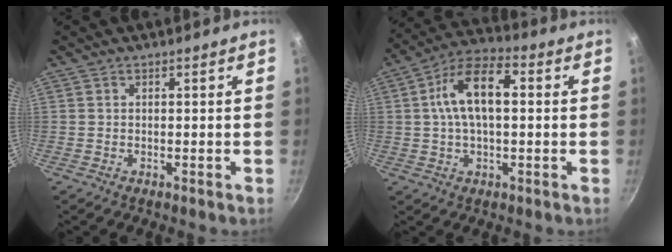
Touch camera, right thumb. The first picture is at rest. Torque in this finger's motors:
{"motor_torque": [0.61, 2.99, 1.10, 0.05, 0.13]}